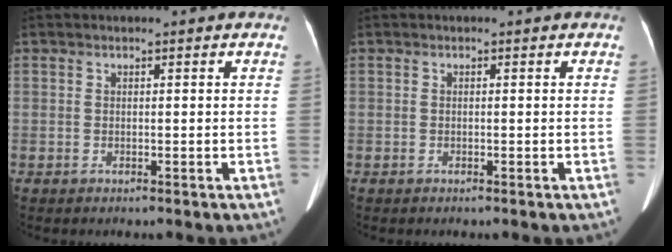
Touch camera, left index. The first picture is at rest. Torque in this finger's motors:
{"motor_torque": [-0.12, -0.06, -0.05, 0.01]}